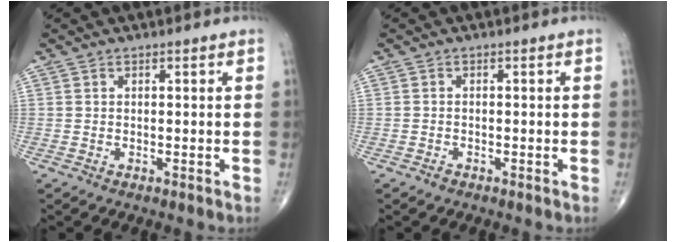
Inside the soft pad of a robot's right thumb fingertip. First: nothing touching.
{"total": 0.8, "force": [-0.6, 0.5, 0.2], "torque": [-0.003, 0.001, -0.014]}